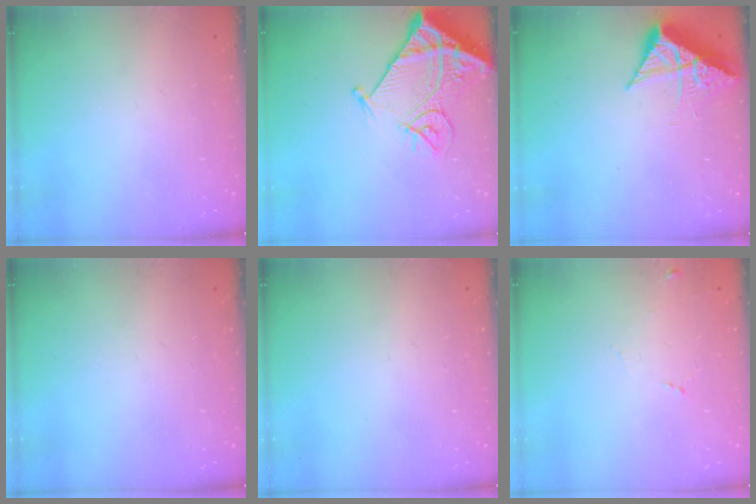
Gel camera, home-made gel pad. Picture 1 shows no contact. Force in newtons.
{"total": 16.0, "press": 15.9, "slide": 1.8}
{"total": 8.9, "press": 8.9, "slide": 0.9}
{"total": 0.0}
{"total": 0.0}
{"total": 5.4, "press": 5.3, "slide": 0.9}